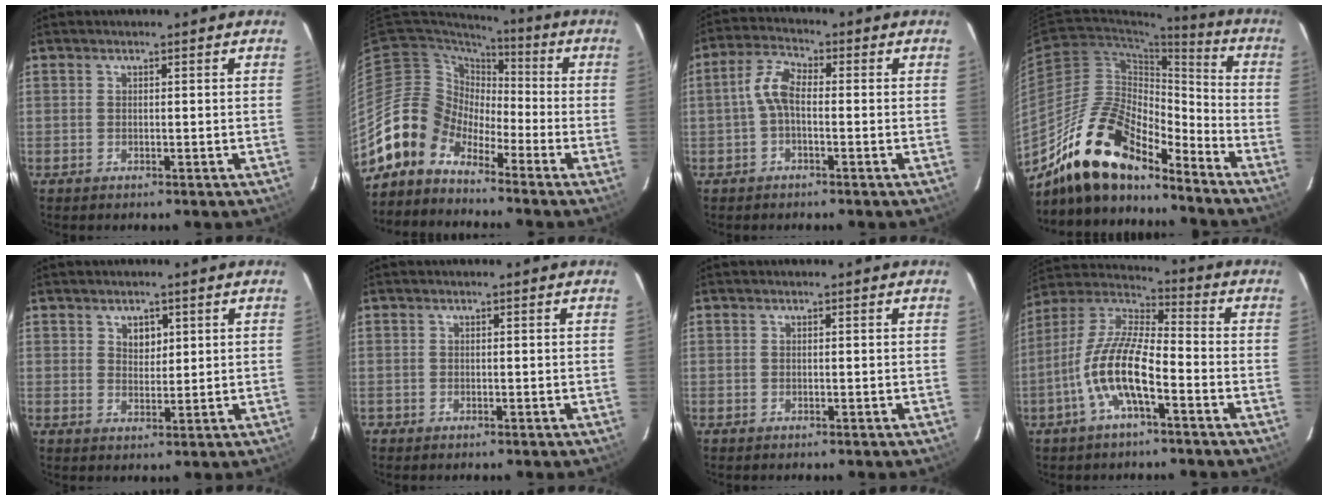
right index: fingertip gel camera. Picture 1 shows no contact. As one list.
[{"total": 9.2, "force": [-6.6, 6.5, 0.0], "torque": [-0.008, 0.036, -0.141]}, {"total": 5.0, "force": [-0.9, 2.3, 4.4], "torque": [-0.097, 0.020, -0.022]}, {"total": 18.5, "force": [-14.7, 6.0, 9.5], "torque": [-0.174, 0.007, -0.274]}, {"total": 3.0, "force": [1.4, 2.2, 1.5], "torque": [-0.018, 0.005, 0.026]}, {"total": 0.9, "force": [-0.3, 0.8, -0.1], "torque": [0.000, 0.002, -0.006]}, {"total": 0.0}, {"total": 12.9, "force": [-5.2, 3.5, 11.3], "torque": [-0.234, 0.003, -0.106]}]